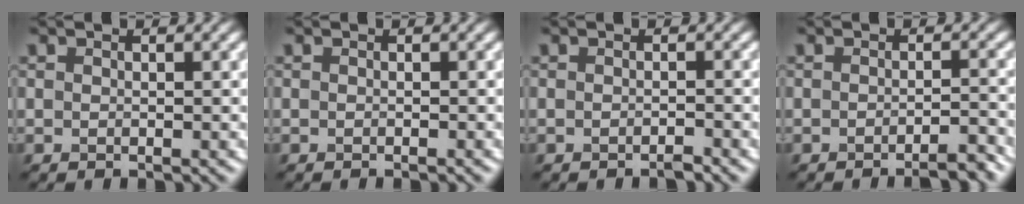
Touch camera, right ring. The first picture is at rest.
{"total": 0.6, "force": [-0.5, 0.1, 0.3], "torque": [-0.002, -0.001, -0.008]}
{"total": 0.9, "force": [-0.8, 0.1, 0.5], "torque": [-0.007, 0.001, -0.015]}
{"total": 2.7, "force": [-2.0, 0.5, 1.8], "torque": [-0.014, 0.005, -0.034]}